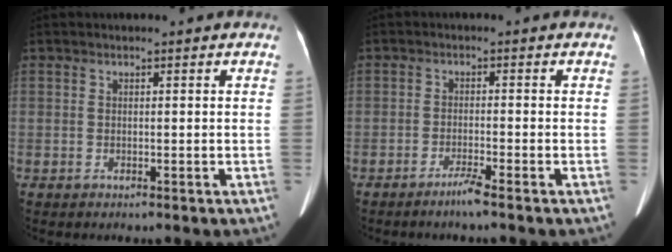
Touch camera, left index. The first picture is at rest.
{"total": 2.4, "force": [-2.0, -0.5, 1.4], "torque": [-0.034, -0.004, -0.037]}